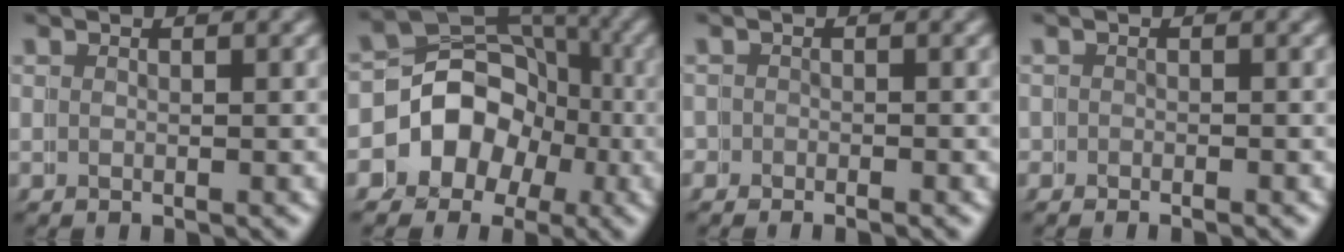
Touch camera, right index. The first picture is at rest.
{"total": 11.6, "force": [-0.9, 10.7, 4.4], "torque": [-0.104, -0.016, -0.025]}
{"total": 2.0, "force": [-0.7, 1.8, 0.4], "torque": [-0.022, -0.006, -0.019]}
{"total": 1.8, "force": [-0.6, 1.6, 0.7], "torque": [-0.024, -0.008, -0.013]}